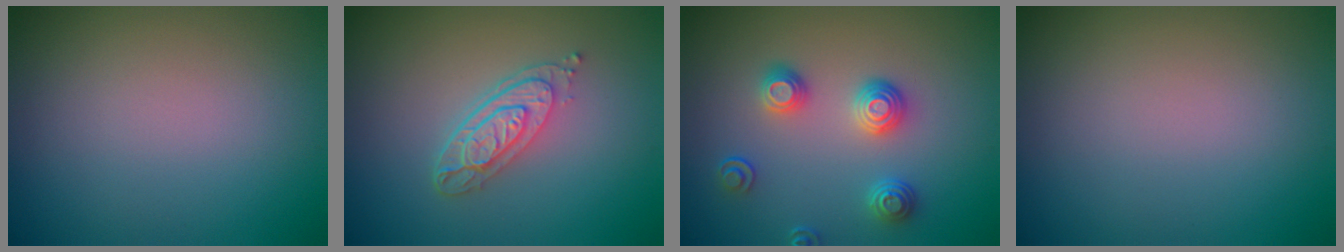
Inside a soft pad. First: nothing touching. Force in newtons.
{"total": 3.6, "press": 2.8, "slide": 2.3}
{"total": 3.0, "press": 2.6, "slide": 1.3}
{"total": 0.0}